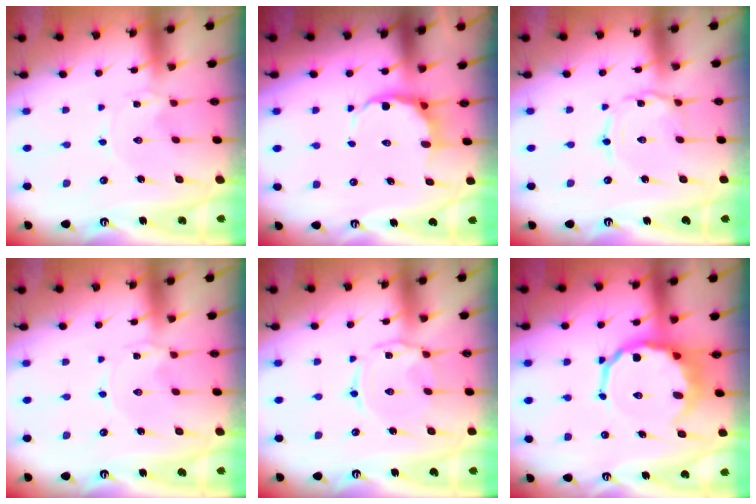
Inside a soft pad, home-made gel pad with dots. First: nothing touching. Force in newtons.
{"total": 7.3, "press": 7.2, "slide": 1.6}
{"total": 1.2, "press": 1.1, "slide": 0.2}
{"total": 0.0}
{"total": 2.9, "press": 2.8, "slide": 0.4}
{"total": 11.4, "press": 10.9, "slide": 3.1}